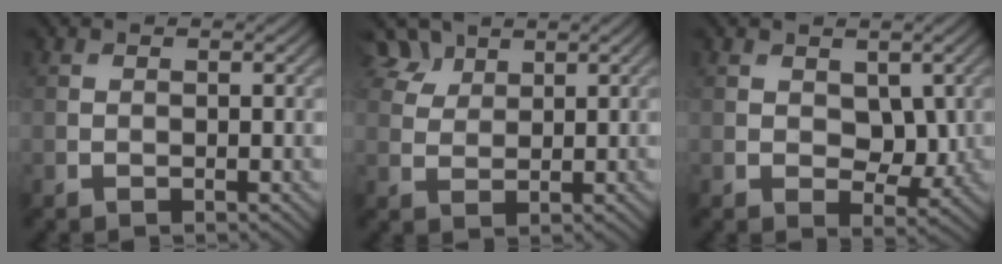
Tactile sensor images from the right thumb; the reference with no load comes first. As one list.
[{"total": 4.2, "force": [3.0, 2.4, 1.7], "torque": [-0.045, 0.004, 0.067]}, {"total": 4.2, "force": [0.9, 2.9, 2.9], "torque": [-0.050, -0.011, 0.017]}]